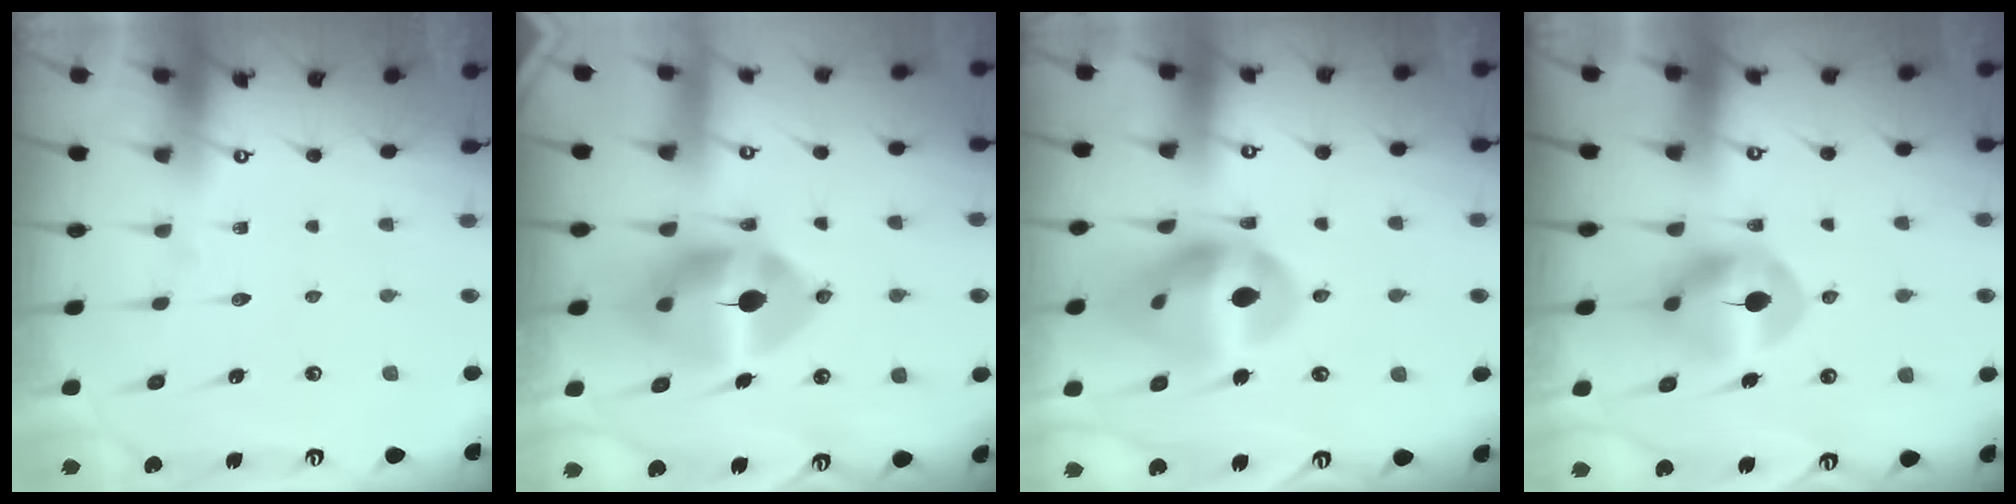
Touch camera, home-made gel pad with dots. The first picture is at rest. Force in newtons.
{"total": 14.4, "press": 14.2, "slide": 2.2}
{"total": 17.3, "press": 17.2, "slide": 1.9}
{"total": 8.3, "press": 8.3, "slide": 0.4}